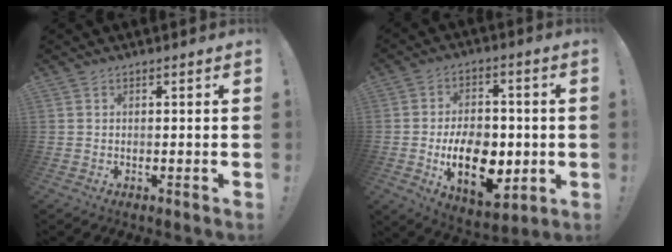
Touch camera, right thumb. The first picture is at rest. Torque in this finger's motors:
{"motor_torque": [0.61, 1.25, 0.99, 0.29, 0.13]}